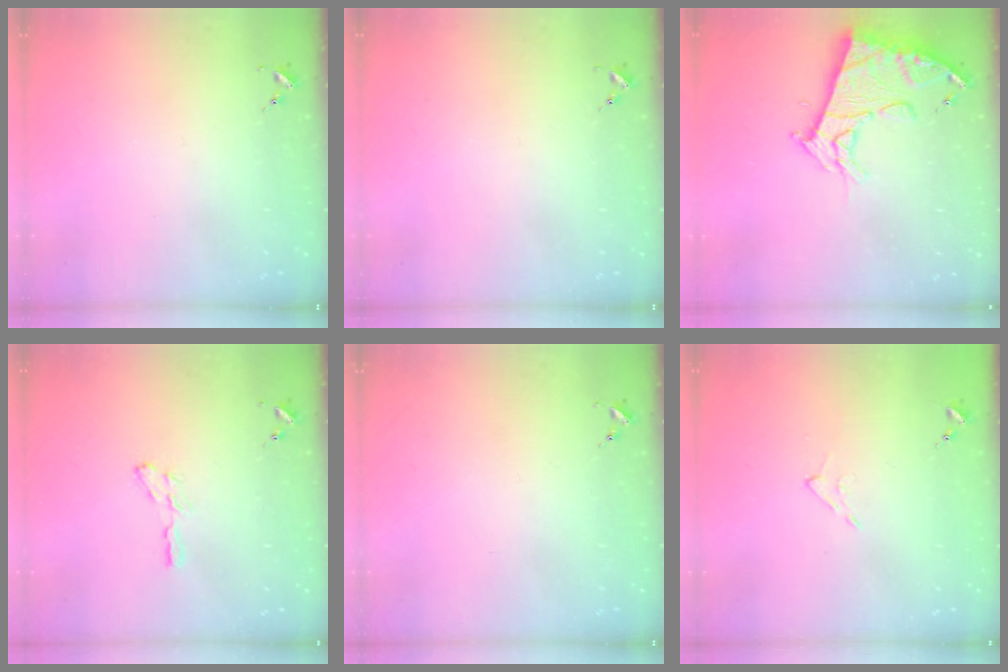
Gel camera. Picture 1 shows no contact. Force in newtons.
{"total": 0.0}
{"total": 14.1, "press": 14.0, "slide": 1.5}
{"total": 4.3, "press": 4.3, "slide": 0.5}
{"total": 0.0}
{"total": 4.3, "press": 4.3, "slide": 0.7}